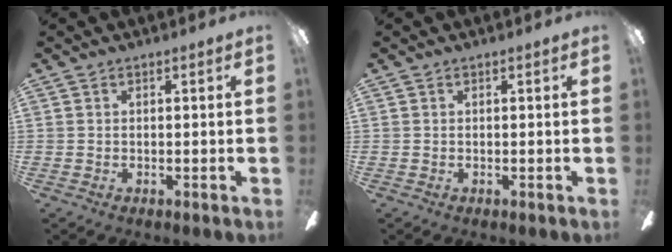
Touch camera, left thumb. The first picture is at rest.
{"total": 0.0}